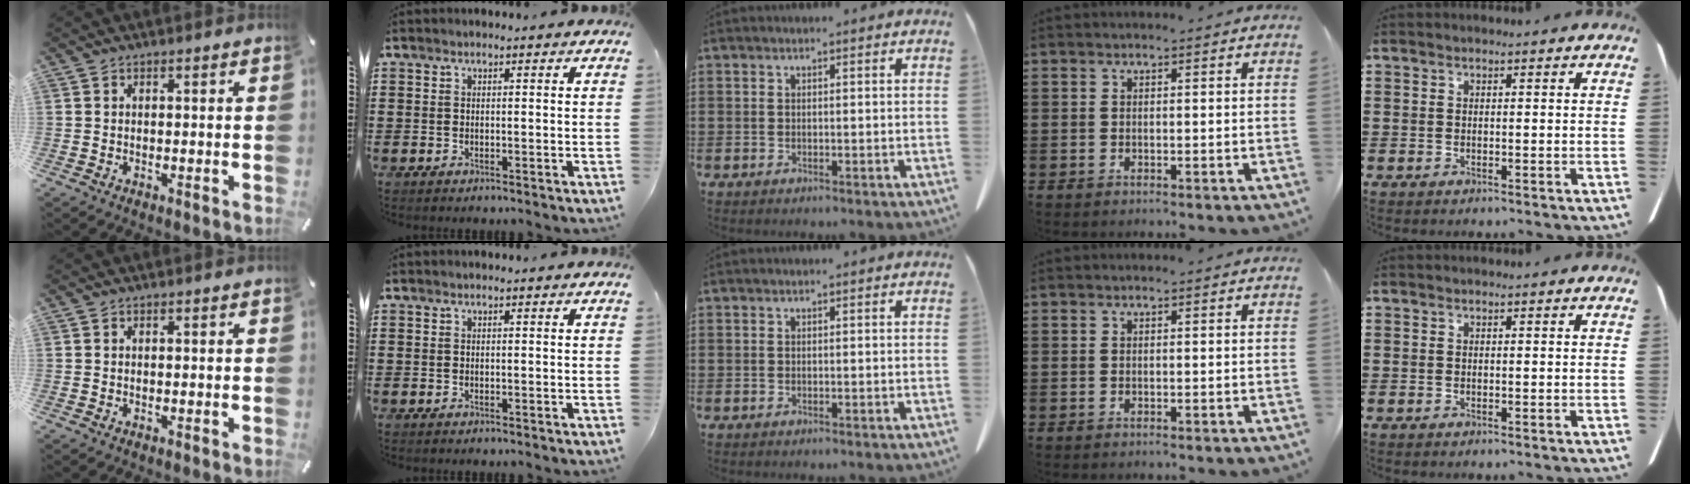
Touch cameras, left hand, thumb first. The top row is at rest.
{}